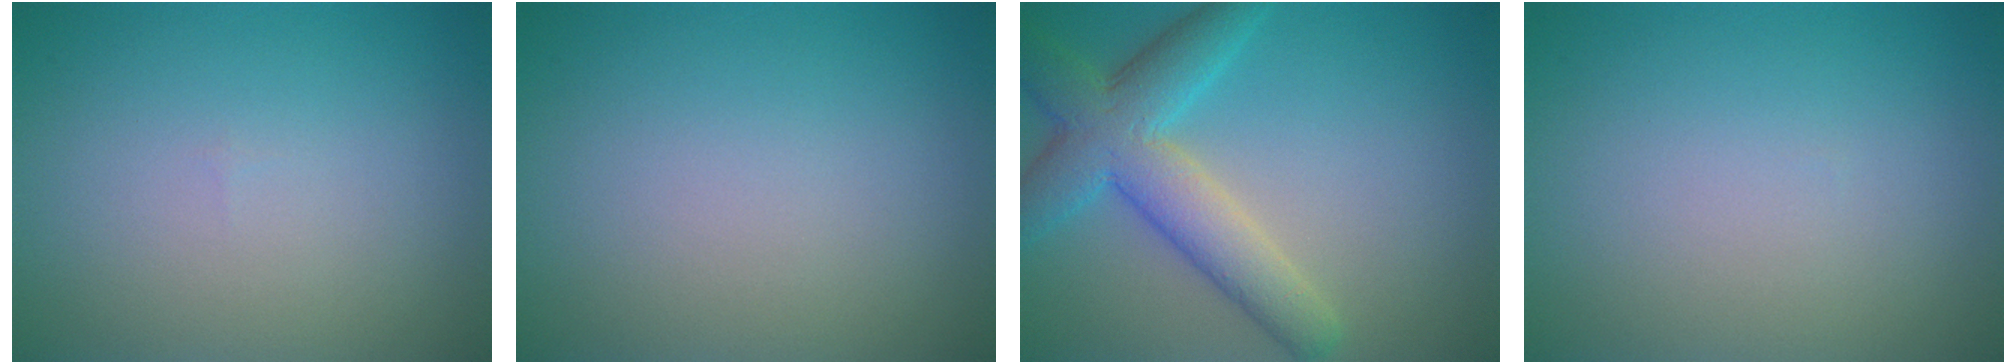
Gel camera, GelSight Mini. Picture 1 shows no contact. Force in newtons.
{"total": 0.0}
{"total": 6.4, "press": 6.4, "slide": 0.2}
{"total": 0.0}